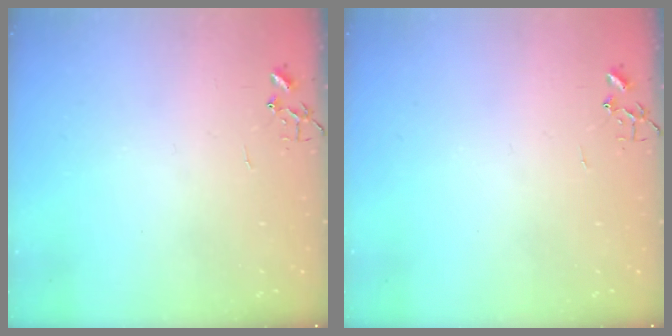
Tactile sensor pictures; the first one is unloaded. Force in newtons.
{"total": 0.0}